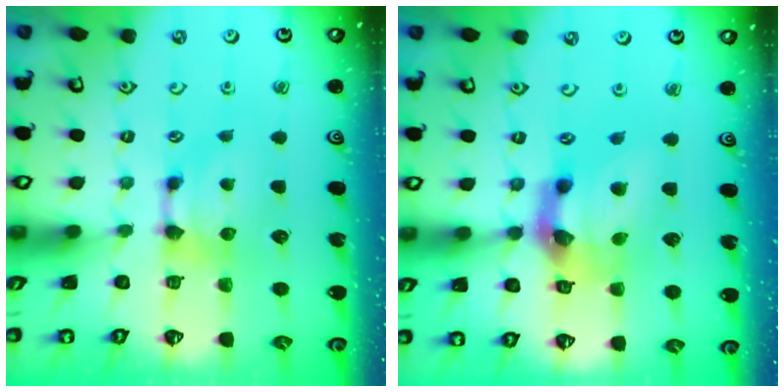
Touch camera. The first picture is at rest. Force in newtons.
{"total": 9.1, "press": 8.8, "slide": 2.5}